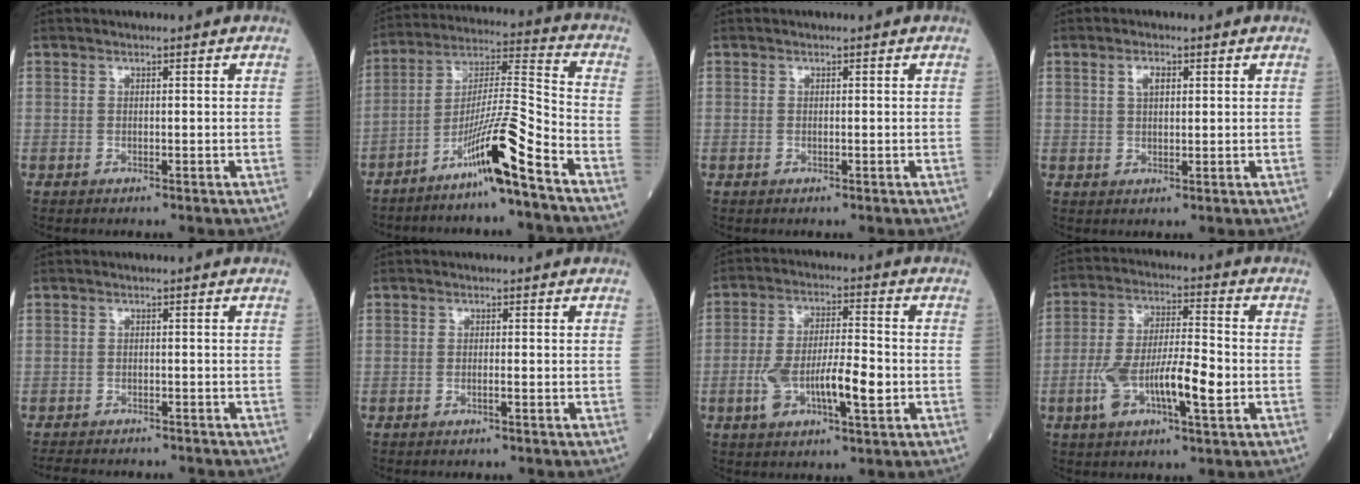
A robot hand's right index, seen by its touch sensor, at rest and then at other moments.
{"total": 12.0, "force": [-7.6, -0.7, 9.2], "torque": [-0.172, 0.001, -0.141]}
{"total": 0.0}
{"total": 2.4, "force": [1.1, 1.1, 1.9], "torque": [-0.040, 0.001, 0.021]}
{"total": 8.2, "force": [-7.5, 2.1, 2.5], "torque": [-0.040, -0.006, -0.100]}
{"total": 0.7, "force": [-0.3, -0.1, 0.6], "torque": [-0.011, 0.001, -0.006]}
{"total": 10.6, "force": [-2.5, 2.8, 9.9], "torque": [-0.190, 0.011, -0.040]}
{"total": 11.9, "force": [-3.0, 2.9, 11.1], "torque": [-0.216, 0.012, -0.050]}